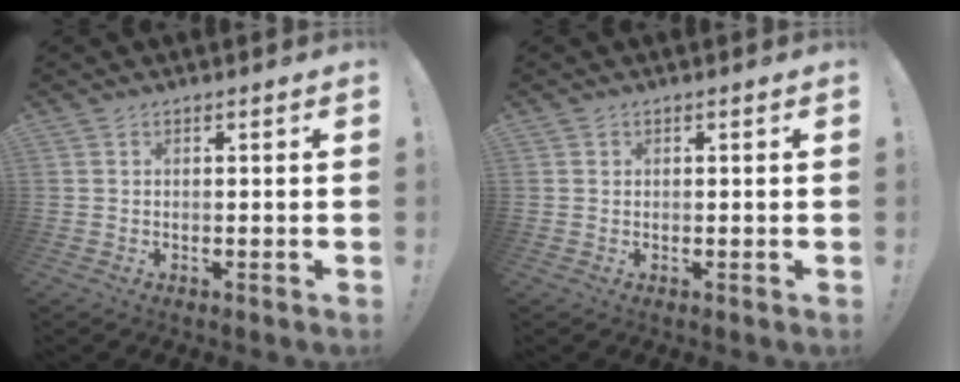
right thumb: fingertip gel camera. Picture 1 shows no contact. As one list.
[{"total": 0.6, "force": [0.4, 0.4, 0.0], "torque": [0.003, -0.001, 0.008]}]